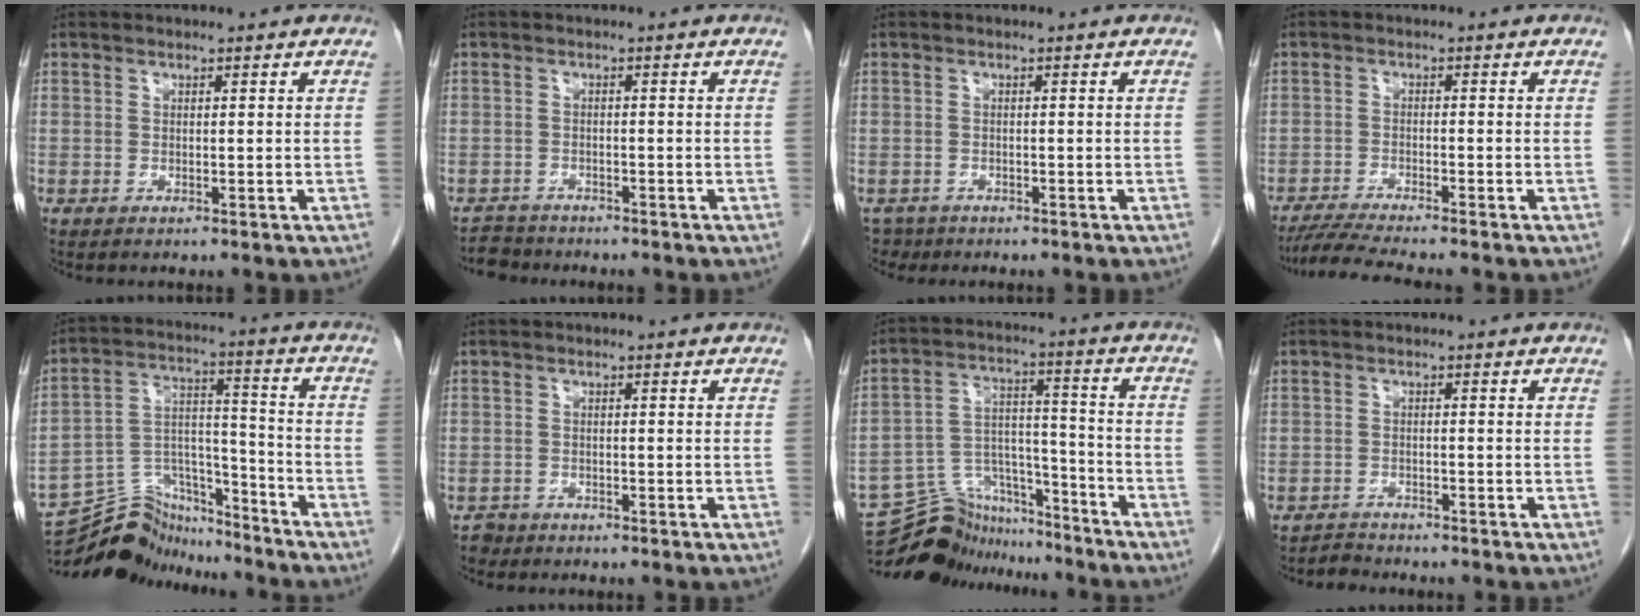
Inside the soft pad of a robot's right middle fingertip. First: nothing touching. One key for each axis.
{"total": 3.2, "fx": -3.0, "fy": 1.0, "fz": -0.6, "tx": 0.006, "ty": -0.006, "tz": -0.053}
{"total": 2.1, "fx": -1.6, "fy": 1.3, "fz": -0.1, "tx": -0.003, "ty": 0.001, "tz": -0.026}
{"total": 6.4, "fx": -5.7, "fy": -0.8, "fz": 2.8, "tx": -0.047, "ty": -0.022, "tz": -0.099}
{"total": 12.3, "fx": -11.9, "fy": 2.9, "fz": 0.6, "tx": -0.017, "ty": 0.051, "tz": -0.209}
{"total": 1.4, "fx": -1.1, "fy": 0.7, "fz": -0.3, "tx": -0.002, "ty": 0.001, "tz": -0.020}
{"total": 12.1, "fx": -11.6, "fy": 3.4, "fz": 0.4, "tx": -0.009, "ty": 0.047, "tz": -0.198}
{"total": 2.0, "fx": -1.9, "fy": 0.3, "fz": -0.7, "tx": 0.010, "ty": -0.007, "tz": -0.033}